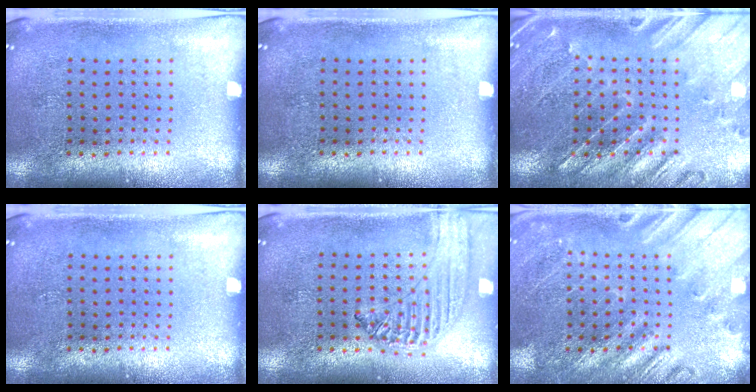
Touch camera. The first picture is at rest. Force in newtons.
{"total": 0.0}
{"total": 0.6, "press": 0.5, "slide": 0.4}
{"total": 0.0}
{"total": 1.3, "press": 1.3, "slide": 0.1}
{"total": 2.4, "press": 2.4, "slide": 0.5}